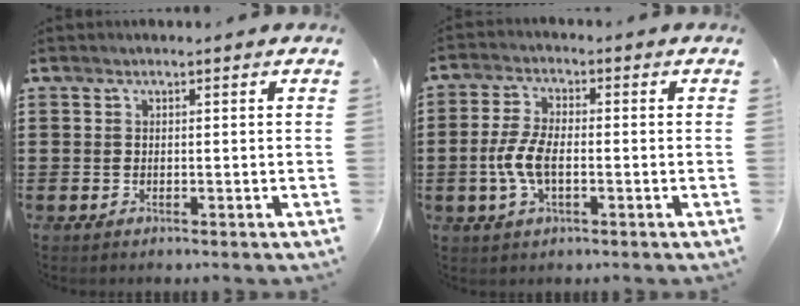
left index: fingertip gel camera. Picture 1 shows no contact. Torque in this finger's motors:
{"motor_torque": [0.23, 0.23, 0.56, 0.13]}